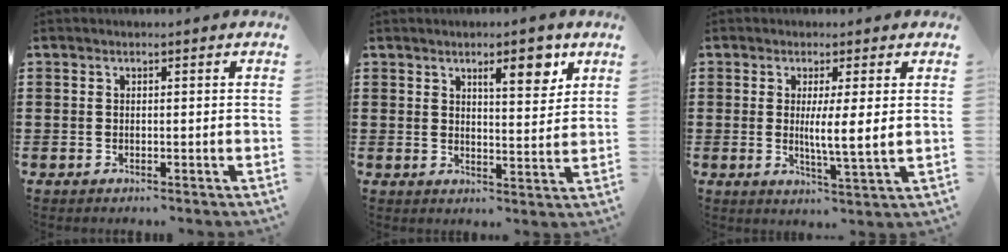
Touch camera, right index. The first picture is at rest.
{"total": 5.6, "force": [3.6, 1.7, 3.9], "torque": [-0.052, -0.007, 0.055]}
{"total": 4.4, "force": [0.7, 0.0, 4.4], "torque": [-0.078, -0.010, 0.008]}